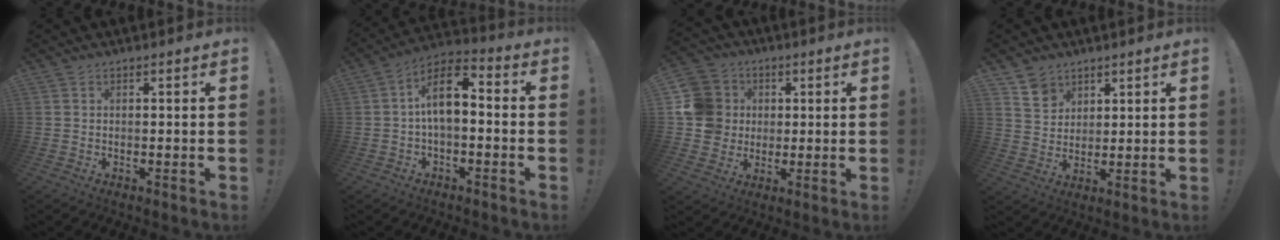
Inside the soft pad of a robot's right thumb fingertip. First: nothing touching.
{"total": 10.7, "force": [0.7, 5.5, 9.2], "torque": [-0.155, 0.010, 0.015]}
{"total": 13.3, "force": [1.7, 12.3, 4.9], "torque": [-0.078, 0.004, 0.040]}
{"total": 6.9, "force": [4.8, 4.8, 1.3], "torque": [-0.012, -0.036, 0.093]}